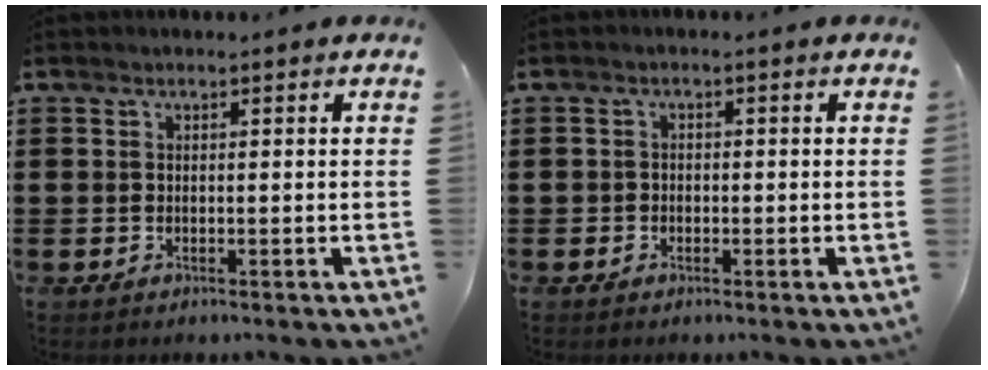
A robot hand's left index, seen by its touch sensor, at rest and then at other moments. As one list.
[{"total": 1.0, "force": [-0.5, 0.9, 0.2], "torque": [-0.007, 0.003, -0.013]}]